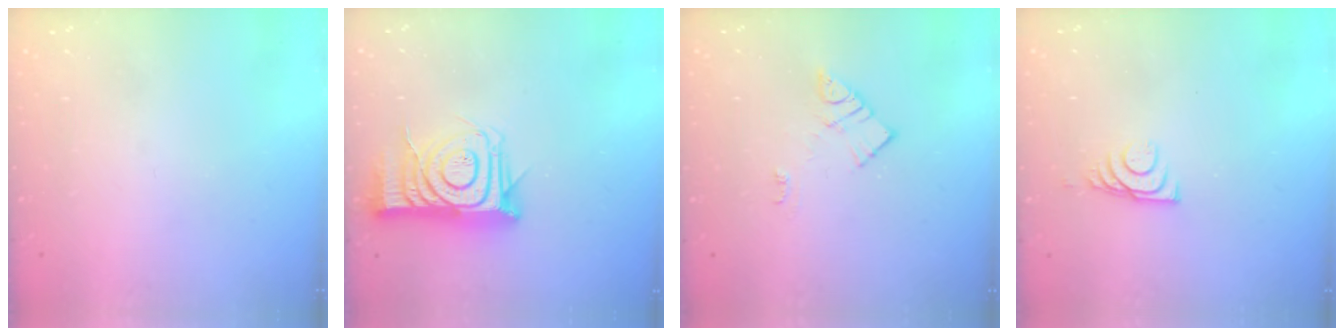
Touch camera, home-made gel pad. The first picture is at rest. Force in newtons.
{"total": 14.6, "press": 14.6, "slide": 1.0}
{"total": 8.5, "press": 8.5, "slide": 0.6}
{"total": 6.9, "press": 6.8, "slide": 0.8}